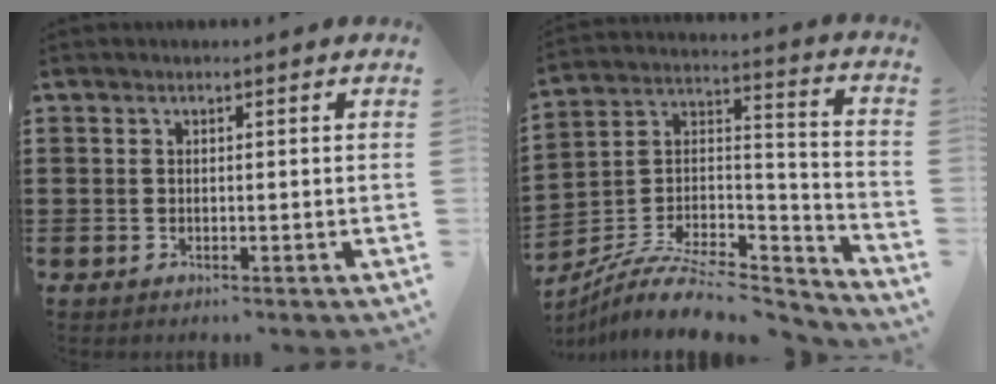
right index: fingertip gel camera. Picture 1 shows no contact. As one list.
[{"total": 9.7, "force": [-7.6, 3.5, 4.8], "torque": [-0.091, 0.018, -0.149]}]